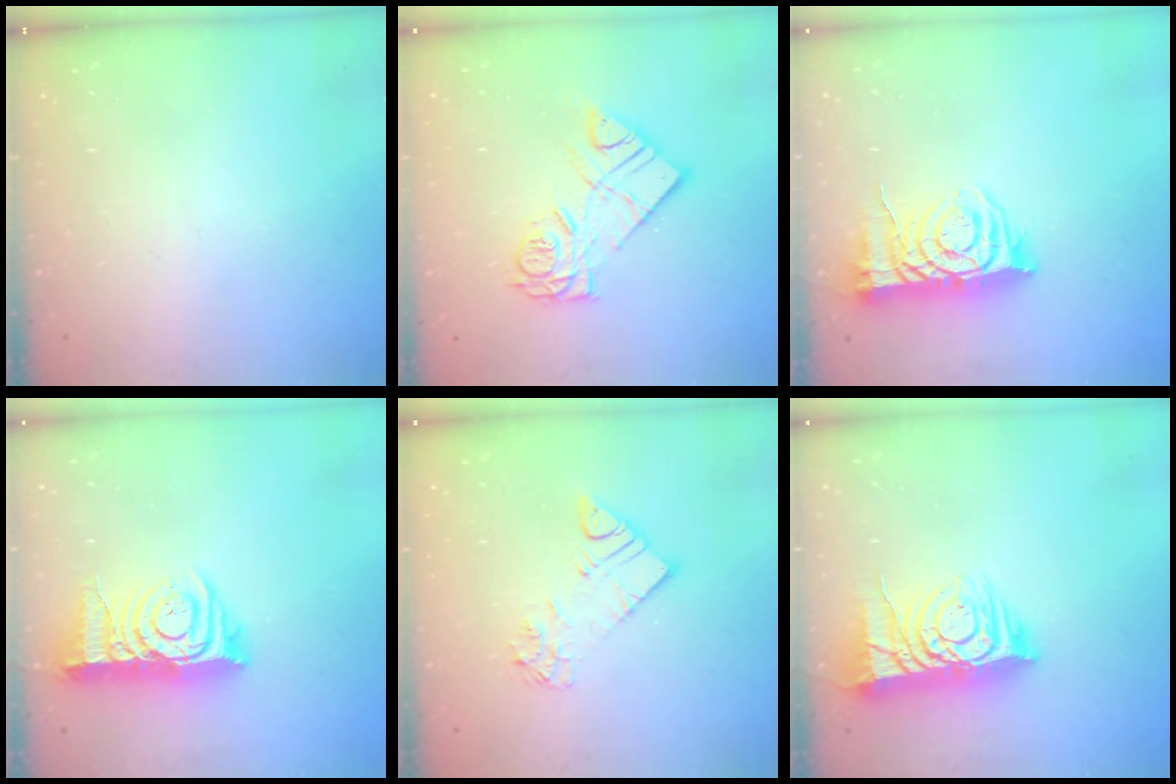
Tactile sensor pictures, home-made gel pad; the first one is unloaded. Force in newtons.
{"total": 12.9, "press": 12.9, "slide": 0.5}
{"total": 10.1, "press": 10.0, "slide": 1.0}
{"total": 12.1, "press": 12.0, "slide": 1.7}
{"total": 7.7, "press": 7.6, "slide": 0.8}
{"total": 13.6, "press": 13.6, "slide": 1.3}